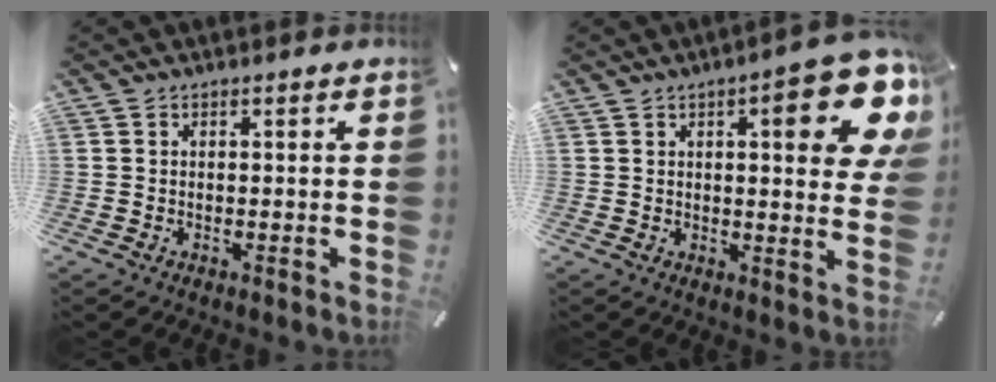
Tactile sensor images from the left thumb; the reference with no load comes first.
{"total": 16.3, "force": [6.9, 4.8, 14.0], "torque": [-0.166, -0.043, 0.100]}